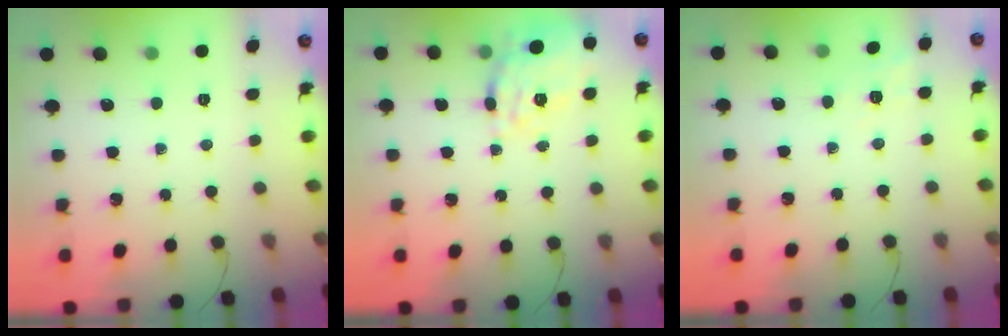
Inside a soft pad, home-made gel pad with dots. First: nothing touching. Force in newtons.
{"total": 14.1, "press": 14.1, "slide": 0.9}
{"total": 2.2, "press": 0.8, "slide": 2.1}